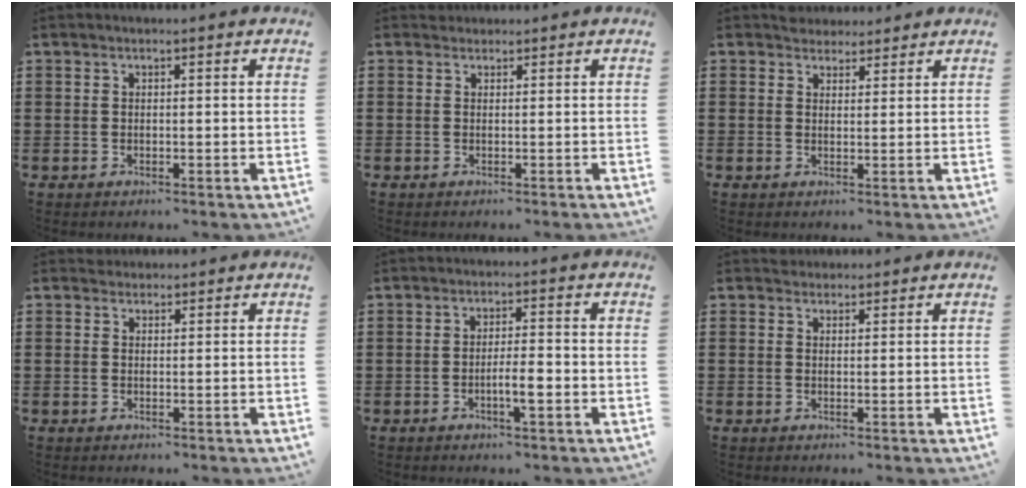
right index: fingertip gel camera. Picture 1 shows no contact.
{"total": 0.6, "force": [0.4, 0.5, -0.2], "torque": [0.002, 0.004, 0.006]}
{"total": 2.4, "force": [2.0, 1.3, -0.3], "torque": [-0.002, 0.008, 0.040]}
{"total": 1.2, "force": [0.9, 0.8, -0.2], "torque": [0.002, 0.006, 0.017]}
{"total": 3.6, "force": [-1.3, 0.5, 3.3], "torque": [-0.058, 0.001, -0.025]}
{"total": 1.4, "force": [1.1, 0.9, -0.2], "torque": [0.002, 0.005, 0.023]}